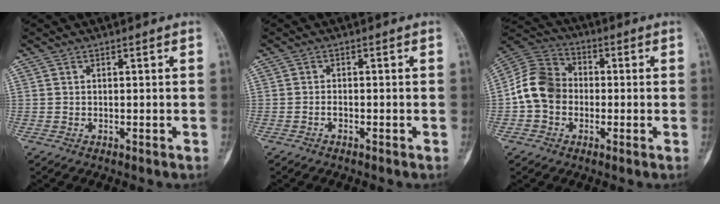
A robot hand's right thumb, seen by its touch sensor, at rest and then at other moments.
{"total": 0.8, "force": [-0.5, 0.4, 0.5], "torque": [-0.005, 0.006, -0.012]}
{"total": 10.5, "force": [-1.5, 8.6, 5.8], "torque": [-0.097, 0.033, -0.044]}